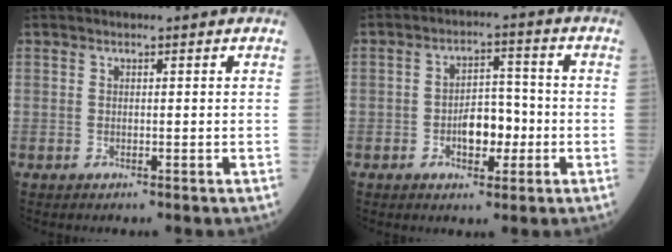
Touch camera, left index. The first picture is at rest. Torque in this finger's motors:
{"motor_torque": [0.50, 0.38, 0.10, 0.04]}